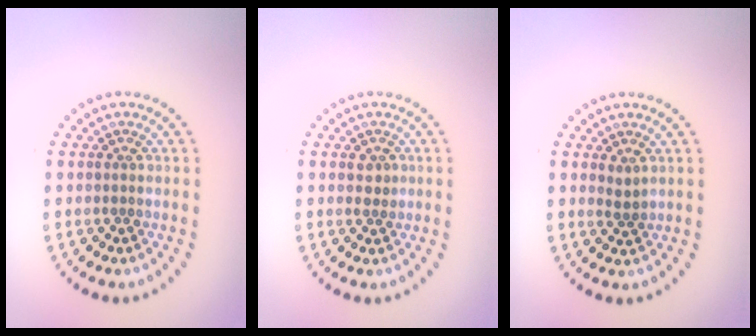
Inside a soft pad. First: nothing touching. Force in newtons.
{"total": 1.1, "press": 1.0, "slide": 0.3}
{"total": 1.0, "press": 0.8, "slide": 0.5}